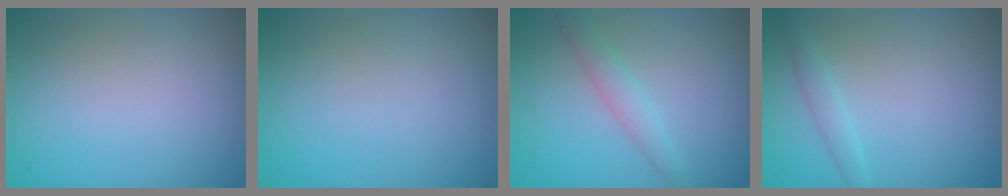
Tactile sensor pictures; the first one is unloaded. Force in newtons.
{"total": 0.0}
{"total": 2.5, "press": 2.5, "slide": 0.1}
{"total": 1.2, "press": 1.2, "slide": 0.0}